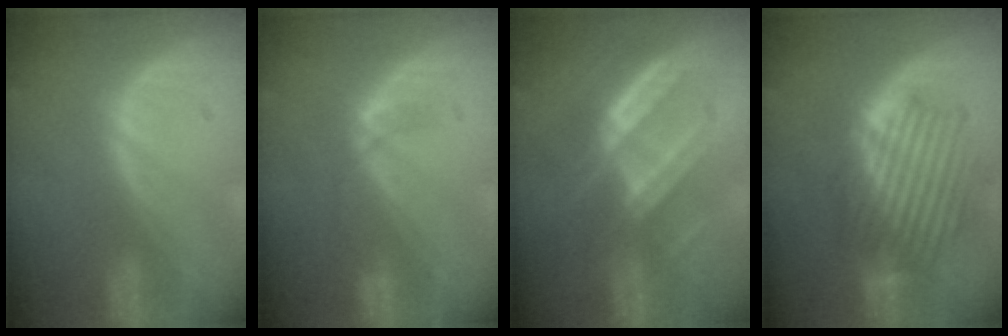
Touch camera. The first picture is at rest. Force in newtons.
{"total": 2.7, "press": 2.4, "slide": 1.3}
{"total": 6.6, "press": 6.4, "slide": 1.7}
{"total": 8.6, "press": 8.3, "slide": 2.0}